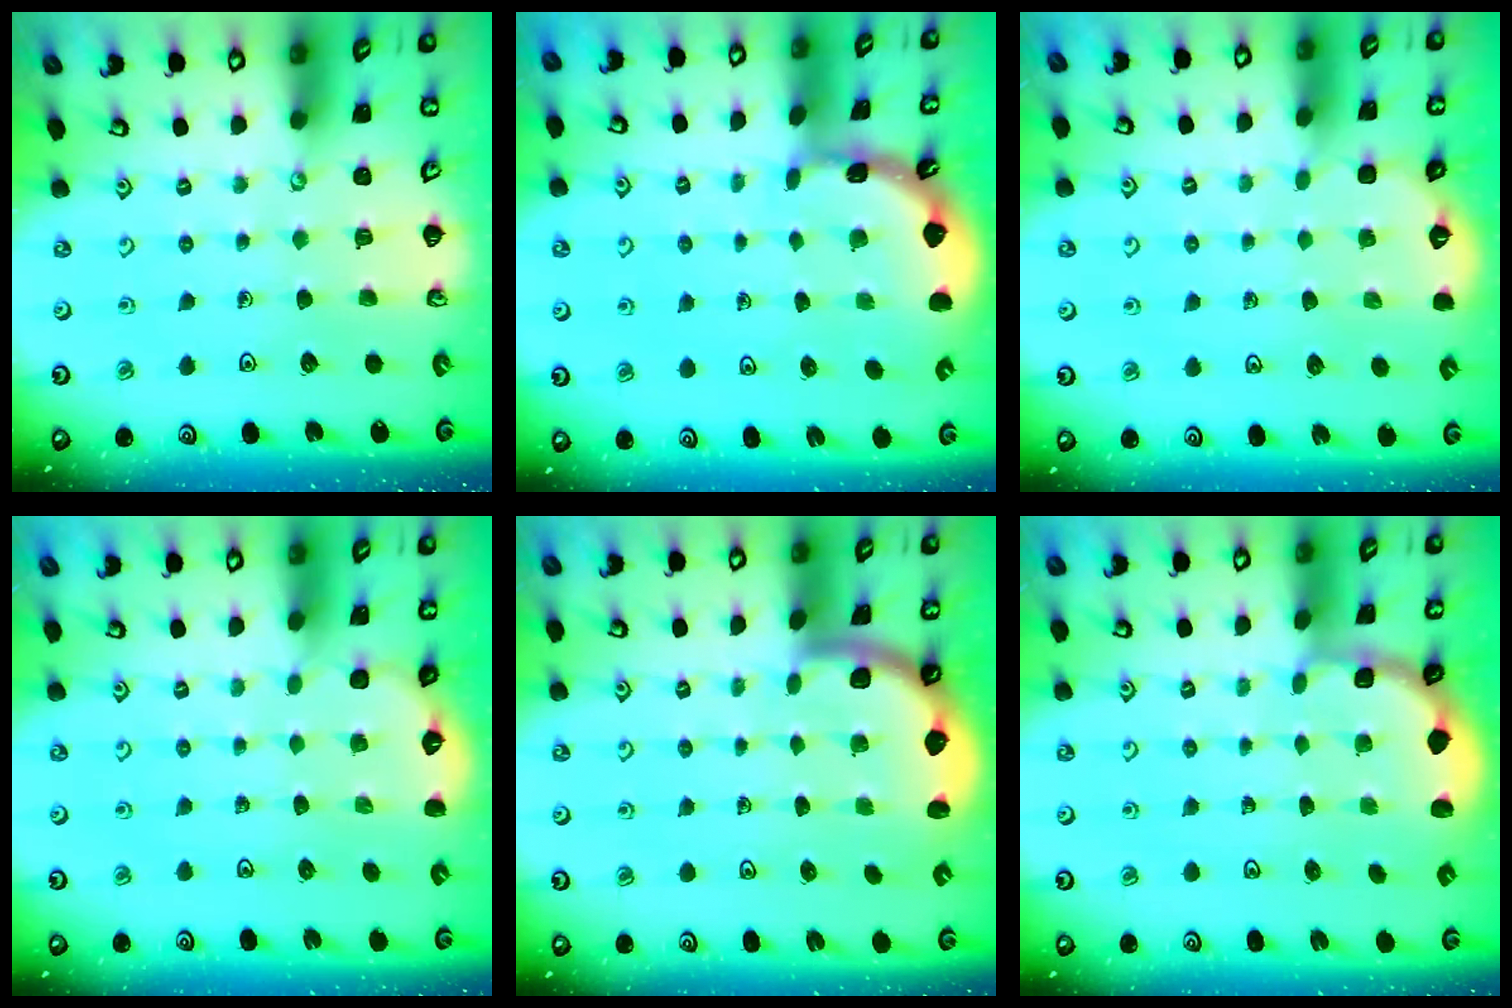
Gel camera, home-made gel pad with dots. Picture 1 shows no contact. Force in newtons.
{"total": 1.7, "press": 1.7, "slide": 0.1}
{"total": 1.6, "press": 1.5, "slide": 0.5}
{"total": 1.9, "press": 0.5, "slide": 1.9}
{"total": 1.8, "press": 1.8, "slide": 0.3}
{"total": 1.8, "press": 1.6, "slide": 0.7}